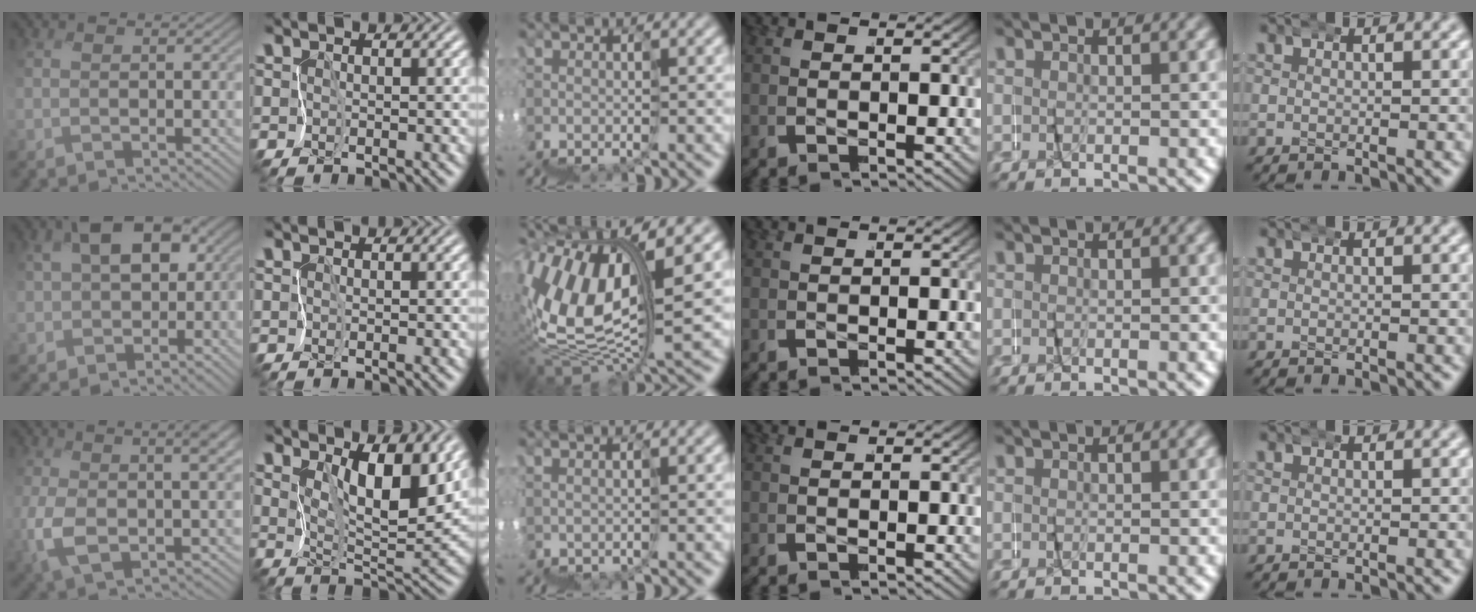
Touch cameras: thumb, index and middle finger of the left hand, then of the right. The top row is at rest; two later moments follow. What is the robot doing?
{"motion": "wrap", "object": "netting"}